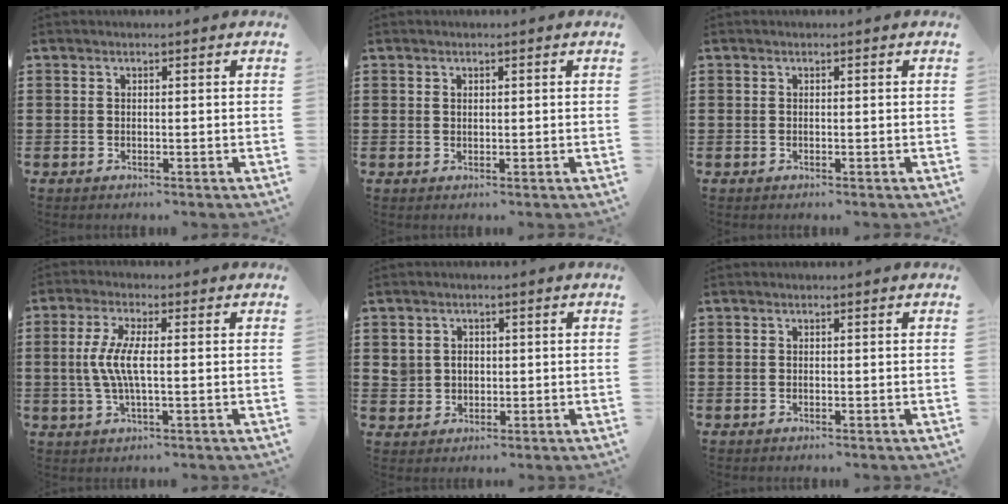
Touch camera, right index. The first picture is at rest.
{"total": 0.6, "force": [0.3, 0.4, 0.2], "torque": [-0.006, 0.003, 0.007]}
{"total": 0.0}
{"total": 5.8, "force": [-0.3, 1.4, 5.7], "torque": [-0.131, -0.008, -0.016]}
{"total": 2.8, "force": [0.3, 2.6, 0.8], "torque": [-0.027, 0.011, 0.004]}
{"total": 0.0}